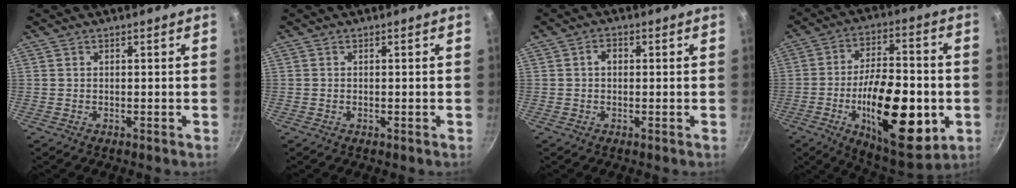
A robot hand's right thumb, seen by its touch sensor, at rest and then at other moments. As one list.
[{"total": 0.0}, {"total": 2.1, "force": [0.1, 1.6, 1.4], "torque": [-0.014, 0.007, -0.001]}, {"total": 24.8, "force": [-5.7, 11.0, 21.5], "torque": [-0.312, 0.015, -0.083]}]